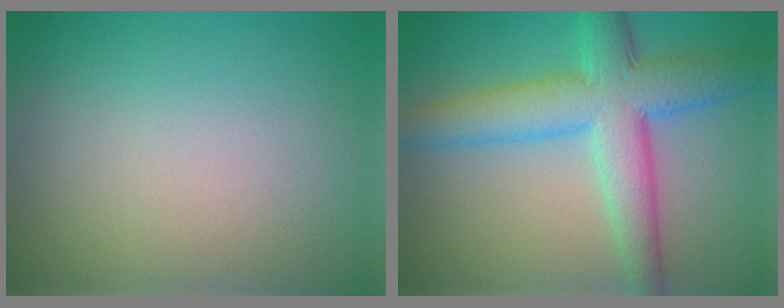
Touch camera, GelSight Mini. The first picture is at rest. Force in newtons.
{"total": 7.7, "press": 7.7, "slide": 0.2}